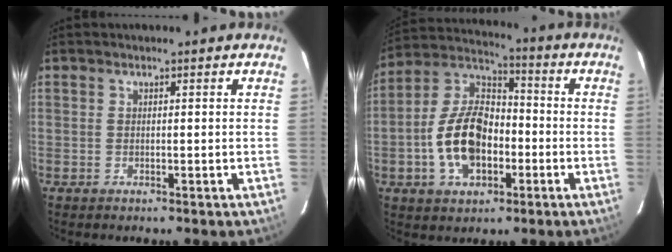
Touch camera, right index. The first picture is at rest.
{"total": 14.4, "force": [-3.9, 8.7, 10.8], "torque": [-0.218, 0.020, -0.065]}